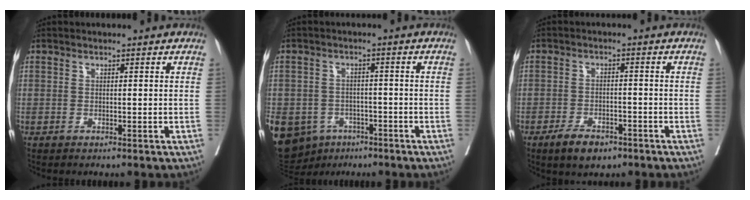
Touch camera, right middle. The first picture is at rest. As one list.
[{"total": 16.3, "force": [-8.3, 12.6, 6.2], "torque": [-0.180, 0.001, -0.110]}, {"total": 5.2, "force": [-3.6, 2.2, 3.0], "torque": [-0.057, 0.000, -0.054]}]